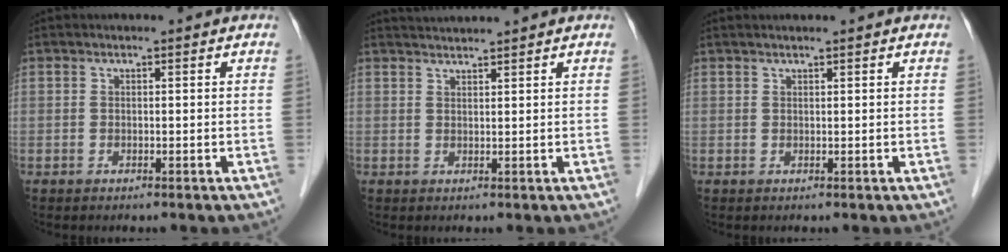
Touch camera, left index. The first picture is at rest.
{"total": 1.3, "force": [0.8, -1.1, -0.1], "torque": [0.006, 0.013, 0.023]}
{"total": 0.8, "force": [-0.5, -0.5, 0.3], "torque": [0.000, 0.012, -0.006]}